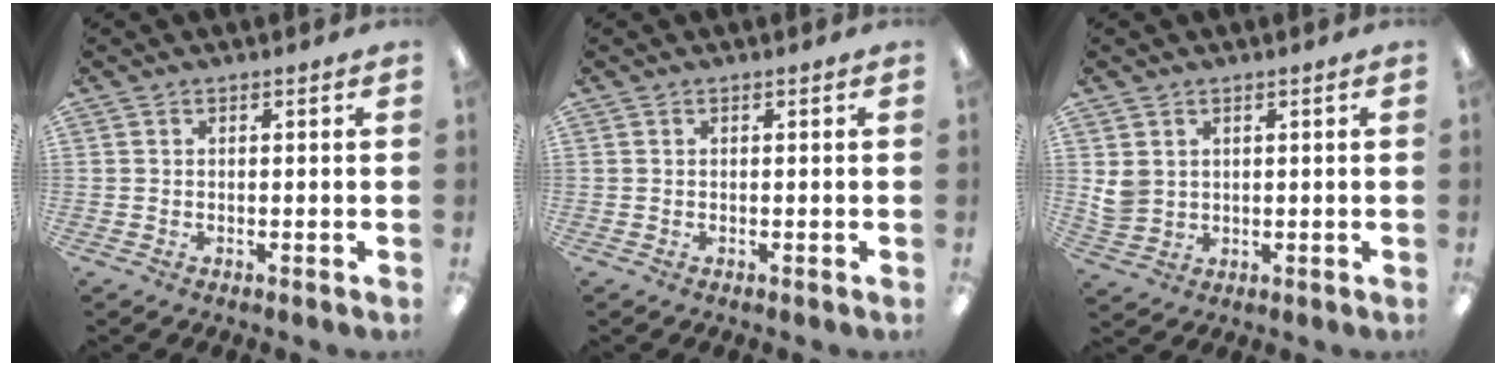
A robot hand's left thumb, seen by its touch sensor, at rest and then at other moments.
{"total": 0.0}
{"total": 4.0, "force": [1.7, 3.3, 1.3], "torque": [-0.024, -0.001, 0.034]}